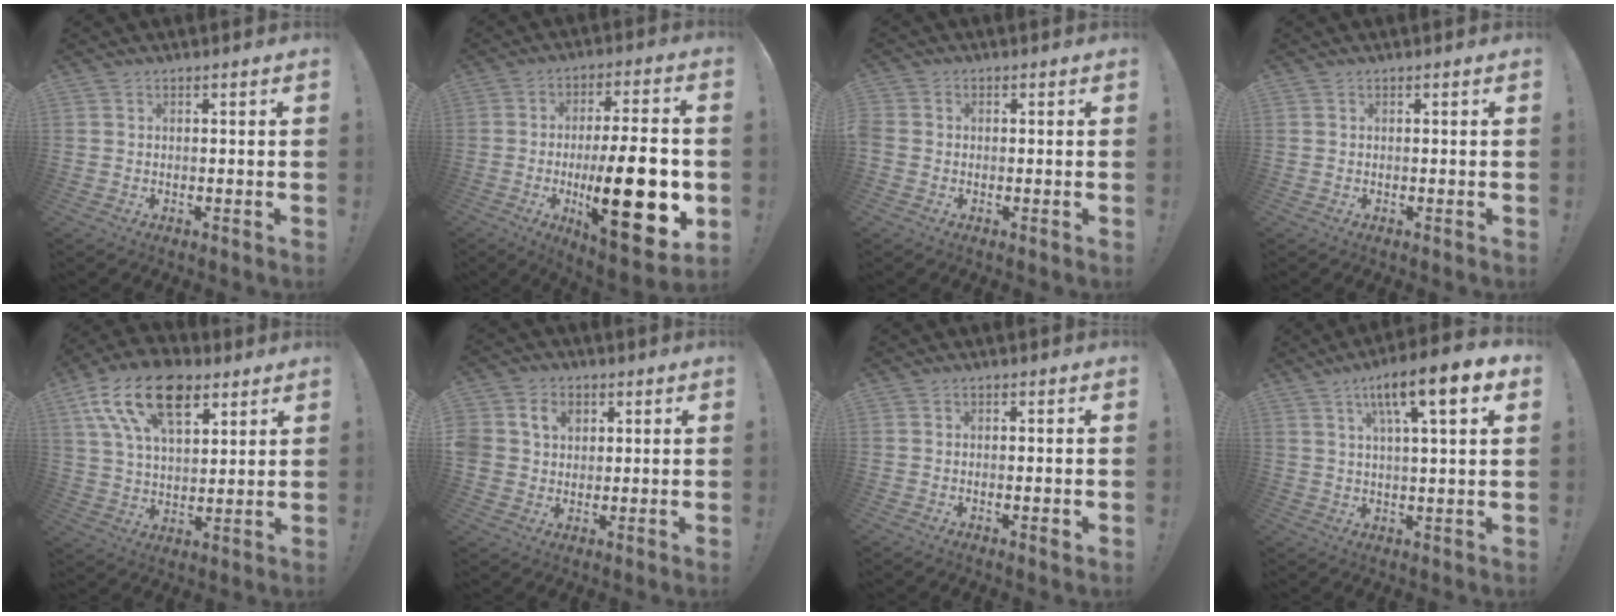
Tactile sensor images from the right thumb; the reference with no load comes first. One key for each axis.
{"total": 24.7, "fx": -4.5, "fy": 7.6, "fz": 23.1, "tx": -0.361, "ty": -0.003, "tz": -0.061}
{"total": 1.9, "fx": -0.6, "fy": 1.6, "fz": 0.9, "tx": -0.020, "ty": 0.010, "tz": -0.009}
{"total": 0.0}
{"total": 19.4, "fx": 10.2, "fy": 10.7, "fz": 12.5, "tx": -0.219, "ty": -0.046, "tz": 0.183}
{"total": 8.6, "fx": 3.1, "fy": 7.2, "fz": 3.5, "tx": -0.073, "ty": -0.001, "tz": 0.064}
{"total": 1.5, "fx": 0.0, "fy": 0.1, "fz": 1.5, "tx": -0.016, "ty": -0.004, "tz": -0.002}
{"total": 11.5, "fx": 5.1, "fy": 2.0, "fz": 10.1, "tx": -0.155, "ty": -0.020, "tz": 0.076}